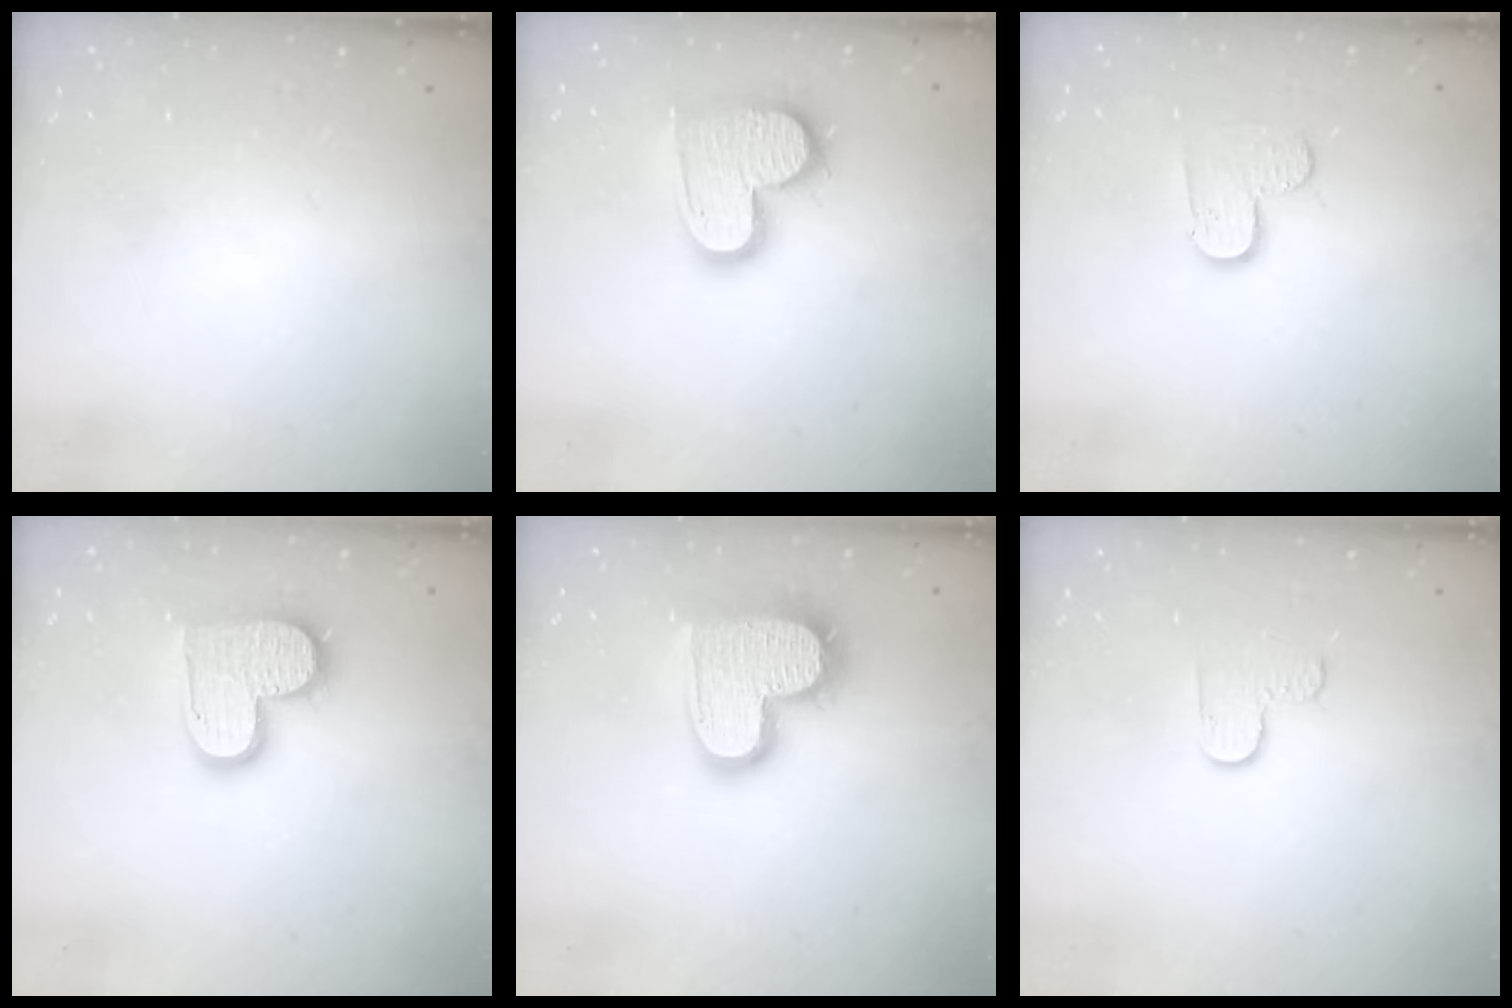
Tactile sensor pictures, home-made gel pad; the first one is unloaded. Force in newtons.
{"total": 14.9, "press": 14.8, "slide": 1.1}
{"total": 4.8, "press": 4.8, "slide": 0.5}
{"total": 13.8, "press": 13.7, "slide": 1.1}
{"total": 18.4, "press": 18.4, "slide": 1.0}
{"total": 3.3, "press": 3.3, "slide": 0.4}